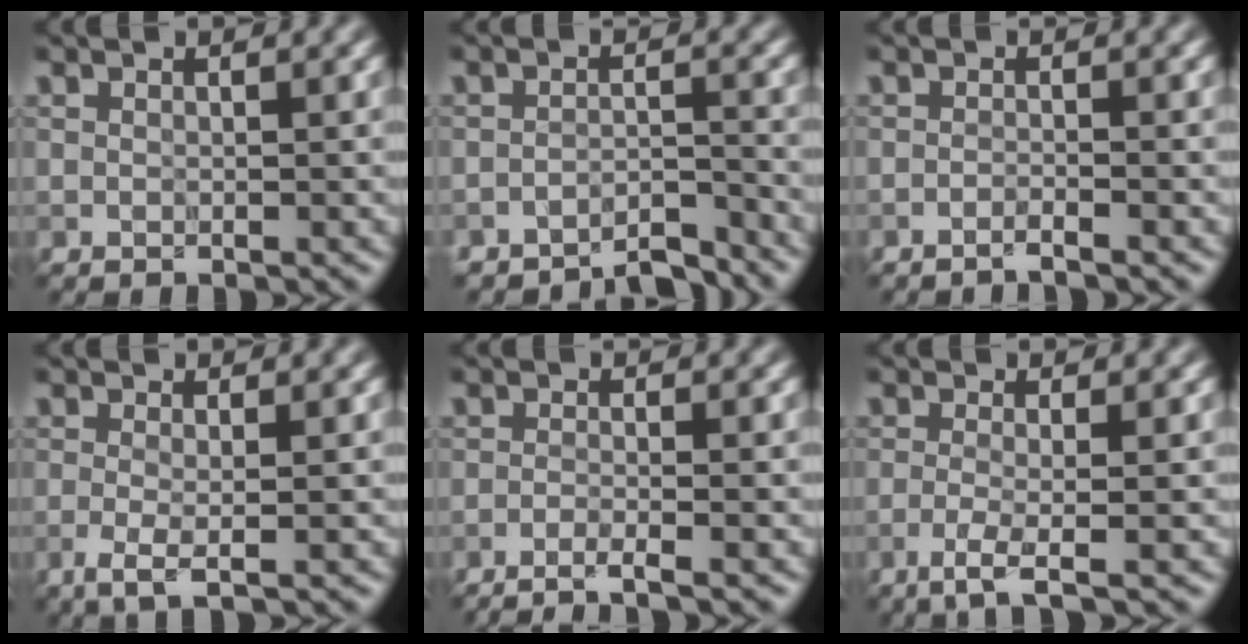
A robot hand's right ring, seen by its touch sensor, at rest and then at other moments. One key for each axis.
{"total": 3.5, "fx": -3.4, "fy": 0.4, "fz": 0.7, "tx": -0.009, "ty": 0.005, "tz": -0.059}
{"total": 1.1, "fx": -0.9, "fy": 0.1, "fz": 0.6, "tx": -0.008, "ty": 0.002, "tz": -0.023}
{"total": 2.3, "fx": -0.6, "fy": 0.7, "fz": 2.2, "tx": -0.044, "ty": -0.003, "tz": -0.015}
{"total": 2.9, "fx": -2.1, "fy": 0.4, "fz": 2.0, "tx": -0.031, "ty": 0.007, "tz": -0.049}
{"total": 2.9, "fx": -1.3, "fy": 0.6, "fz": 2.5, "tx": -0.043, "ty": 0.002, "tz": -0.038}